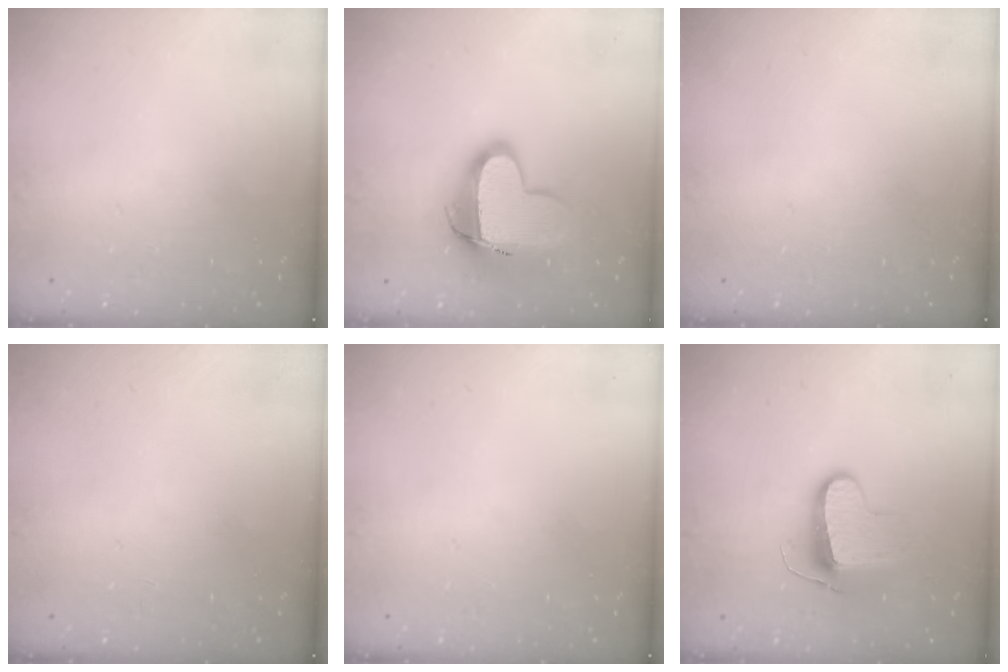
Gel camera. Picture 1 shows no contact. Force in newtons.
{"total": 14.3, "press": 14.3, "slide": 1.2}
{"total": 0.0}
{"total": 0.0}
{"total": 0.0}
{"total": 9.2, "press": 9.2, "slide": 0.3}